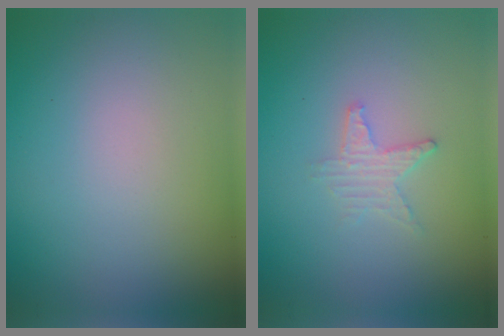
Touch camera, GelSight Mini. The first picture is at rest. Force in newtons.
{"total": 1.7, "press": 1.6, "slide": 0.4}